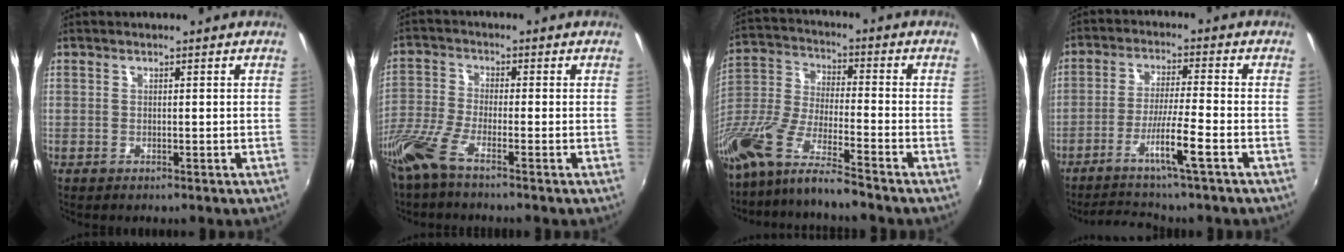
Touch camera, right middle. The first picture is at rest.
{"total": 7.1, "force": [-5.2, 0.7, 4.8], "torque": [-0.113, -0.017, -0.109]}
{"total": 13.6, "force": [-10.4, 1.0, 8.7], "torque": [-0.178, -0.023, -0.206]}
{"total": 8.3, "force": [-5.2, -0.4, 6.5], "torque": [-0.134, -0.006, -0.091]}